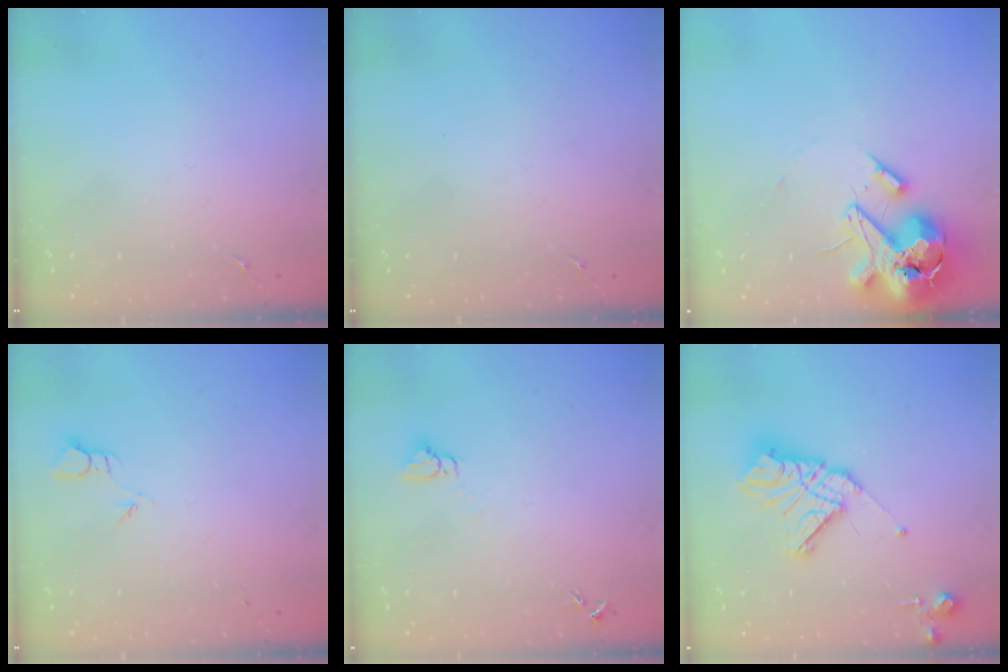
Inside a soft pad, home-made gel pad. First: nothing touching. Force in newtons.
{"total": 0.0}
{"total": 16.2, "press": 16.0, "slide": 2.7}
{"total": 2.4, "press": 2.4, "slide": 0.2}
{"total": 3.0, "press": 3.0, "slide": 0.1}
{"total": 14.7, "press": 14.6, "slide": 1.4}